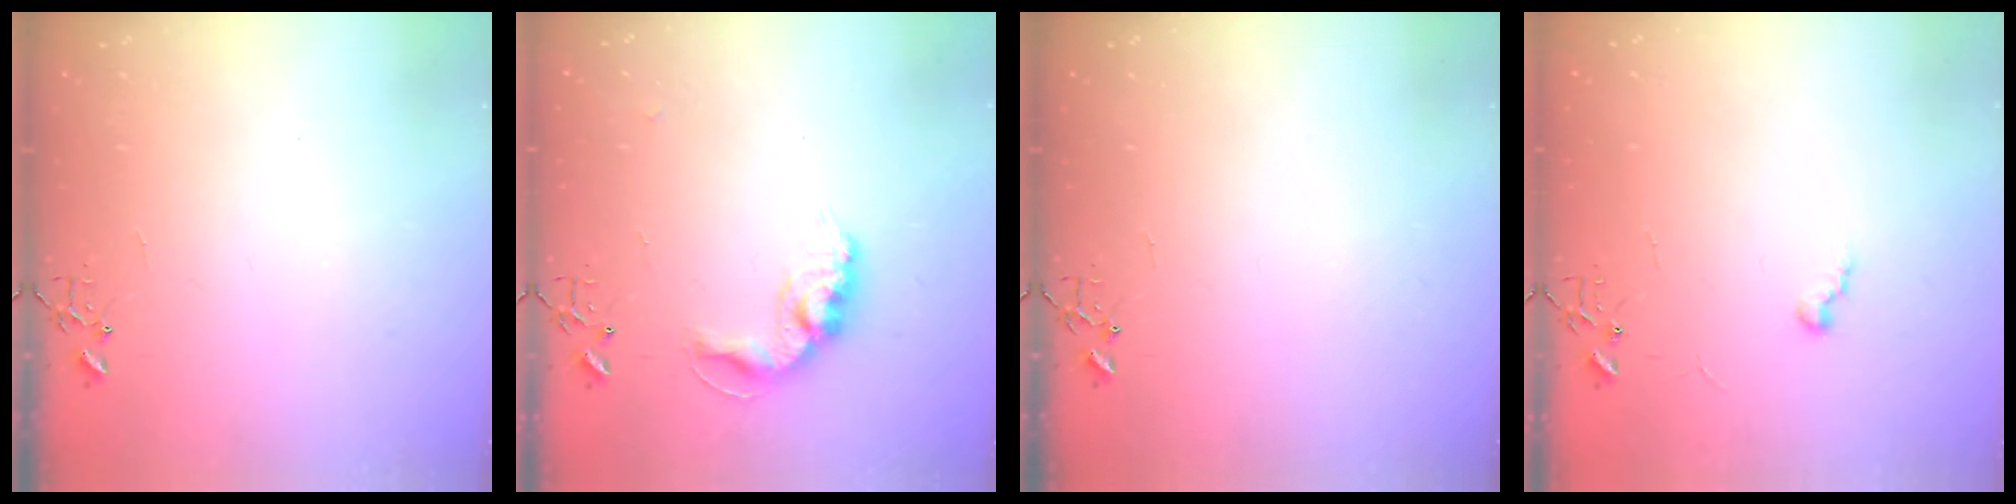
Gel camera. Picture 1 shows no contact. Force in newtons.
{"total": 13.8, "press": 13.8, "slide": 1.0}
{"total": 0.0}
{"total": 5.3, "press": 5.3, "slide": 0.5}